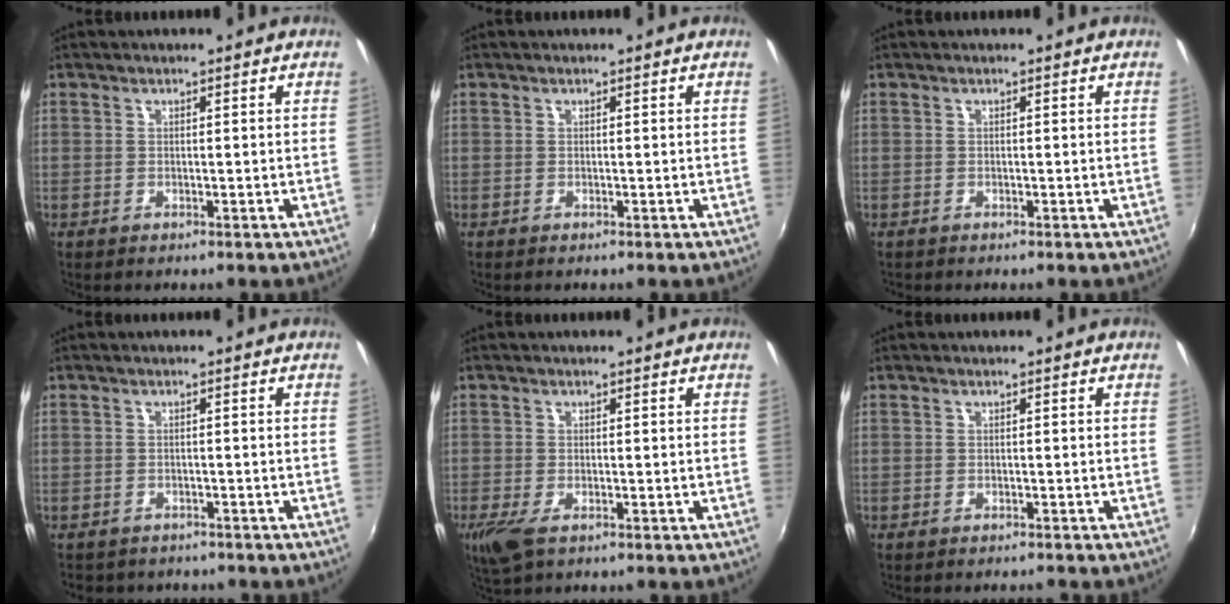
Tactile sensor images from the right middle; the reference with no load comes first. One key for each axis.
{"total": 0.0}
{"total": 0.0}
{"total": 3.9, "fx": -3.2, "fy": 2.0, "fz": 0.9, "tx": -0.026, "ty": -0.014, "tz": -0.046}
{"total": 4.2, "fx": -2.3, "fy": 1.7, "fz": 3.1, "tx": -0.070, "ty": -0.017, "tz": -0.040}
{"total": 1.1, "fx": -1.1, "fy": 0.3, "fz": 0.2, "tx": -0.007, "ty": -0.005, "tz": -0.015}